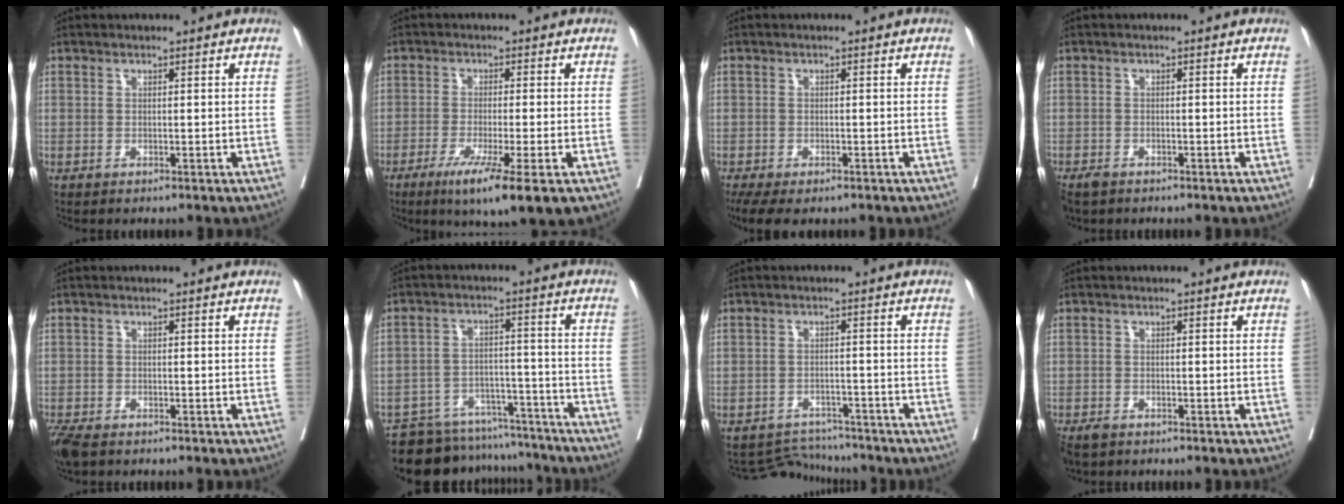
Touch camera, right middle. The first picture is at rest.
{"total": 9.4, "force": [-5.1, -0.1, 7.8], "torque": [-0.124, -0.027, -0.081]}
{"total": 7.3, "force": [-5.1, 3.3, 4.1], "torque": [-0.079, -0.011, -0.078]}
{"total": 2.4, "force": [-1.9, 1.2, 0.9], "torque": [-0.019, -0.004, -0.031]}
{"total": 4.7, "force": [-3.5, 1.9, 2.5], "torque": [-0.055, -0.013, -0.065]}
{"total": 15.2, "force": [-14.1, 5.0, 2.1], "torque": [-0.030, 0.027, -0.196]}
{"total": 4.7, "force": [-4.3, 0.5, -1.7], "torque": [0.029, 0.010, -0.065]}
{"total": 3.2, "force": [-2.5, 1.6, 1.3], "torque": [-0.026, -0.006, -0.041]}